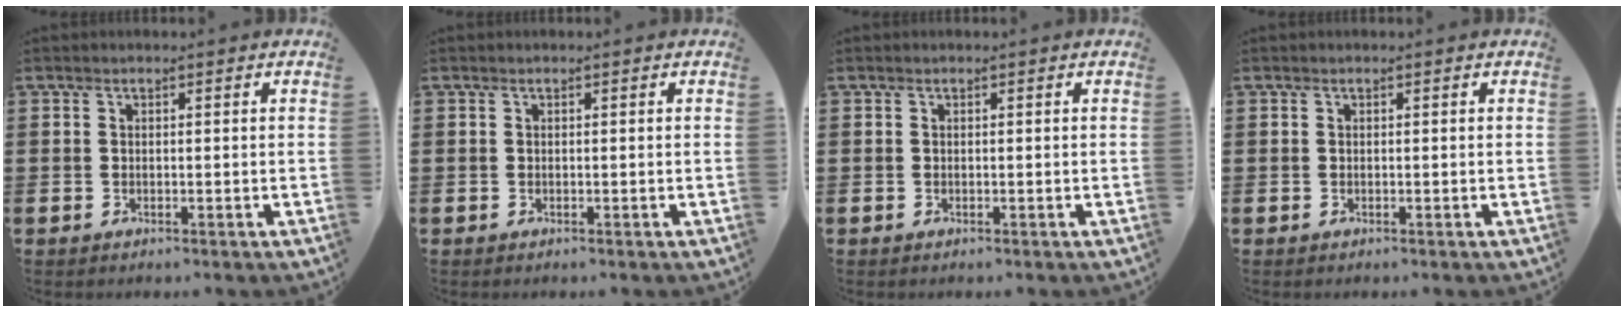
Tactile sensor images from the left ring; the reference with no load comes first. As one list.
[{"total": 0.0}, {"total": 0.0}, {"total": 0.0}]